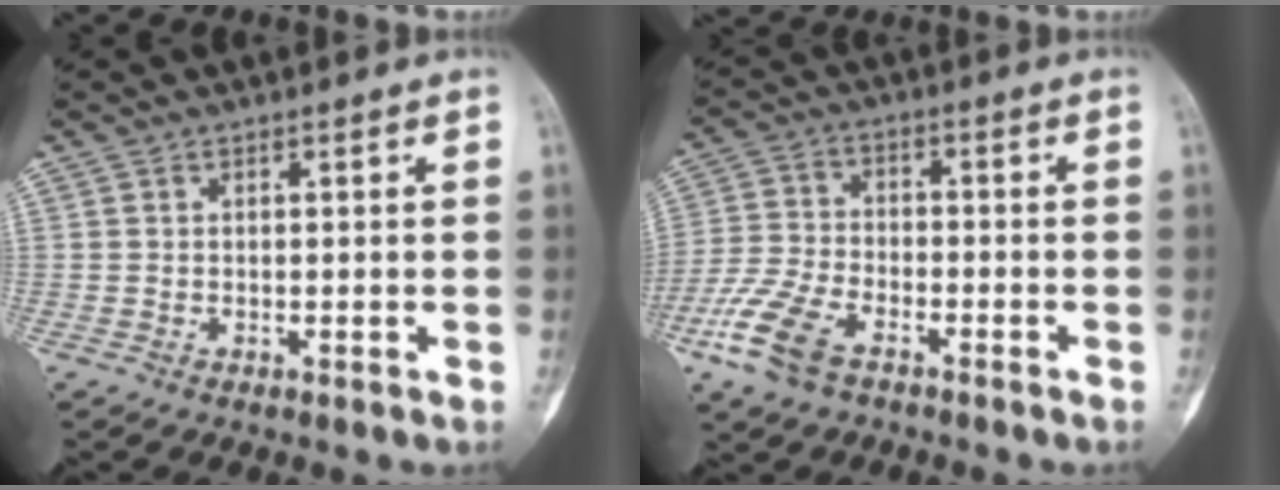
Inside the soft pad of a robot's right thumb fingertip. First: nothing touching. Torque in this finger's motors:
{"motor_torque": [0.00, 0.31, 1.08, -0.44, 0.09]}